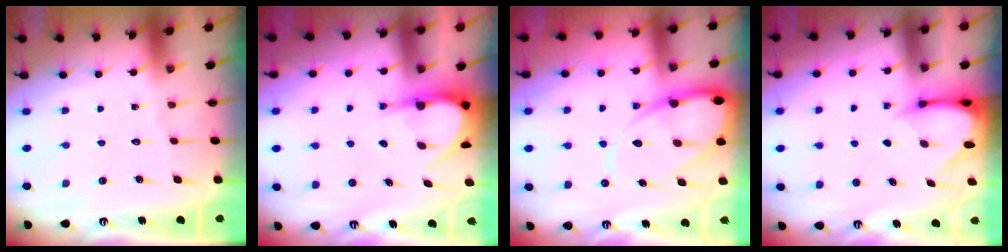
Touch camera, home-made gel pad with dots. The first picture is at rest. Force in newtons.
{"total": 5.5, "press": 5.5, "slide": 0.4}
{"total": 12.4, "press": 12.4, "slide": 1.2}
{"total": 3.3, "press": 3.3, "slide": 0.3}